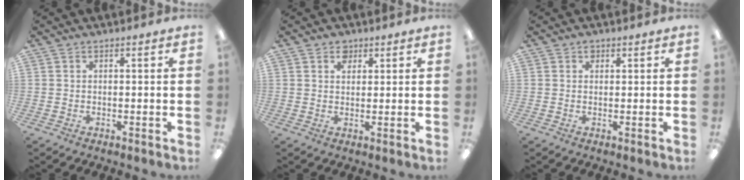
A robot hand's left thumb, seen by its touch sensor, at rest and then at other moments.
{"total": 3.1, "force": [1.9, 2.0, 1.2], "torque": [-0.011, -0.005, 0.033]}
{"total": 1.2, "force": [0.8, 0.8, 0.4], "torque": [-0.002, -0.001, 0.012]}